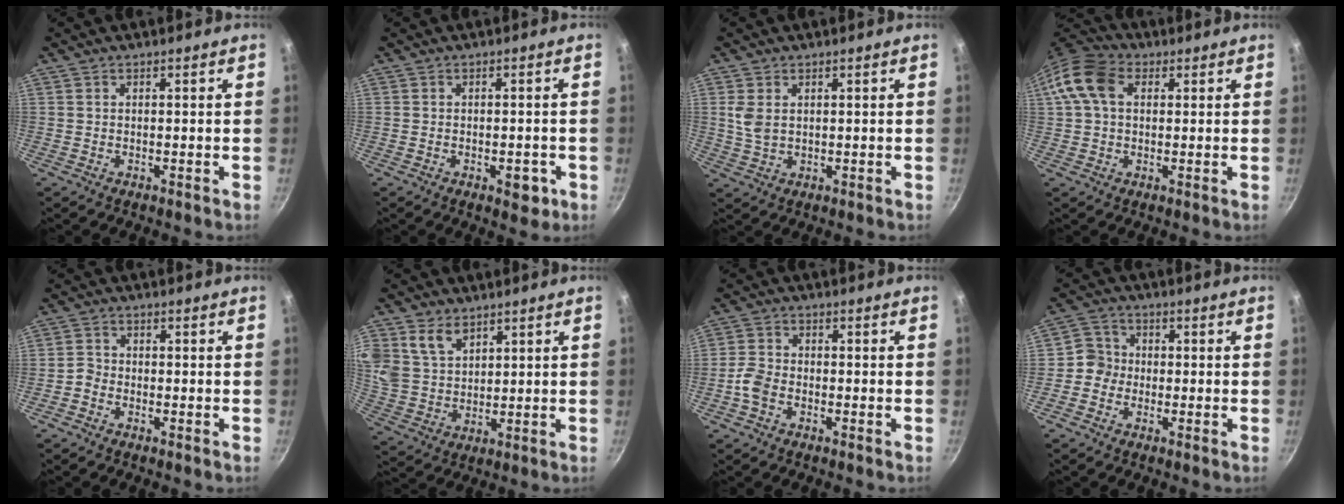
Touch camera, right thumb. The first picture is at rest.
{"total": 4.1, "force": [-1.6, 2.1, 3.1], "torque": [-0.024, 0.008, -0.015]}
{"total": 4.2, "force": [1.1, 2.7, 3.0], "torque": [-0.060, -0.004, 0.025]}
{"total": 10.4, "force": [2.6, 7.2, 7.0], "torque": [-0.122, 0.022, 0.031]}
{"total": 1.9, "force": [-1.4, 1.3, 0.5], "torque": [-0.010, 0.014, -0.032]}
{"total": 9.1, "force": [4.8, 6.4, 4.4], "torque": [-0.073, -0.021, 0.103]}
{"total": 3.9, "force": [-1.9, 2.5, 2.3], "torque": [-0.053, 0.018, -0.045]}
{"total": 4.5, "force": [-1.0, 4.3, 1.2], "torque": [0.006, 0.015, -0.035]}